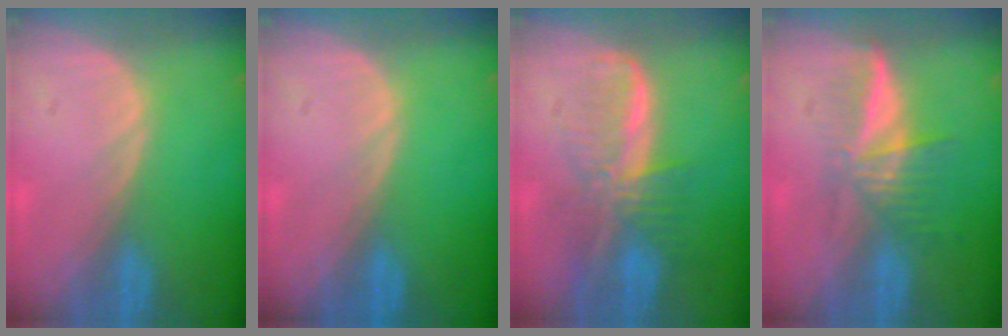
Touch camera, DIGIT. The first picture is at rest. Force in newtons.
{"total": 0.0}
{"total": 7.6, "press": 6.7, "slide": 3.7}
{"total": 6.0, "press": 5.4, "slide": 2.6}